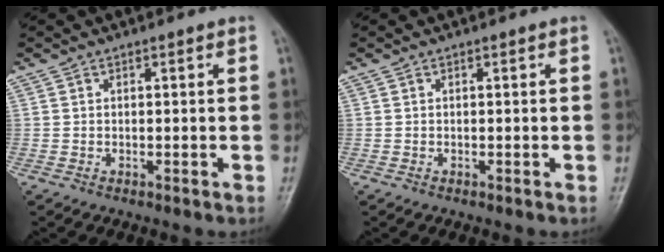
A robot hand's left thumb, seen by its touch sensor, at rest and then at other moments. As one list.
[{"total": 0.0}]